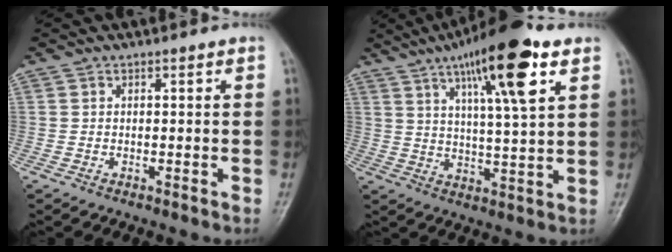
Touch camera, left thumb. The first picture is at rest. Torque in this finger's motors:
{"motor_torque": [0.53, 0.72, 1.65, -1.12, 0.30]}